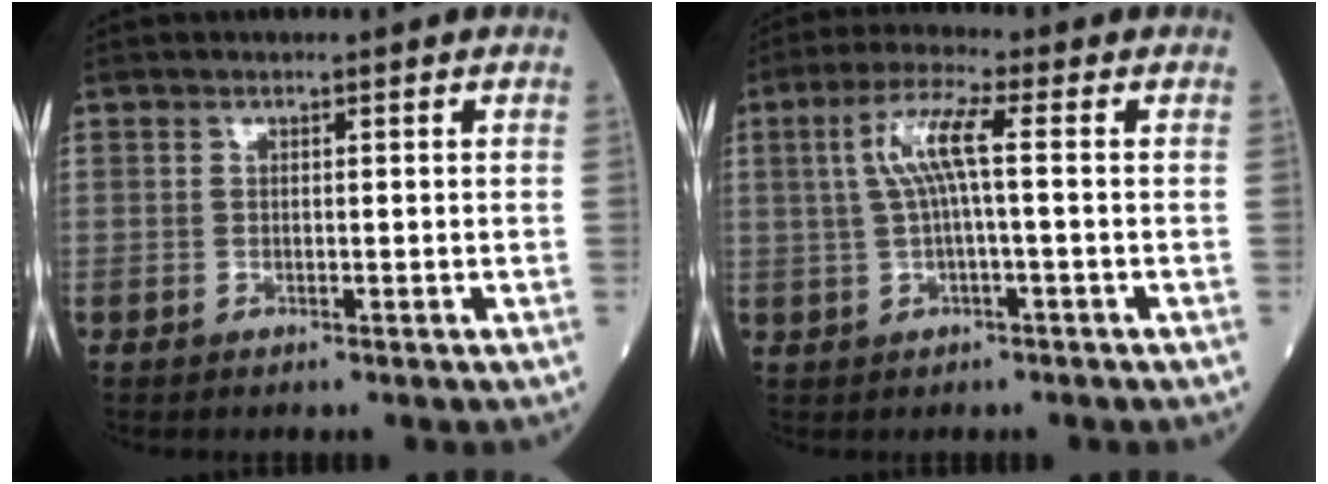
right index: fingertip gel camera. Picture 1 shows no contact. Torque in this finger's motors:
{"motor_torque": [1.10, 0.30, 0.57, 0.17]}